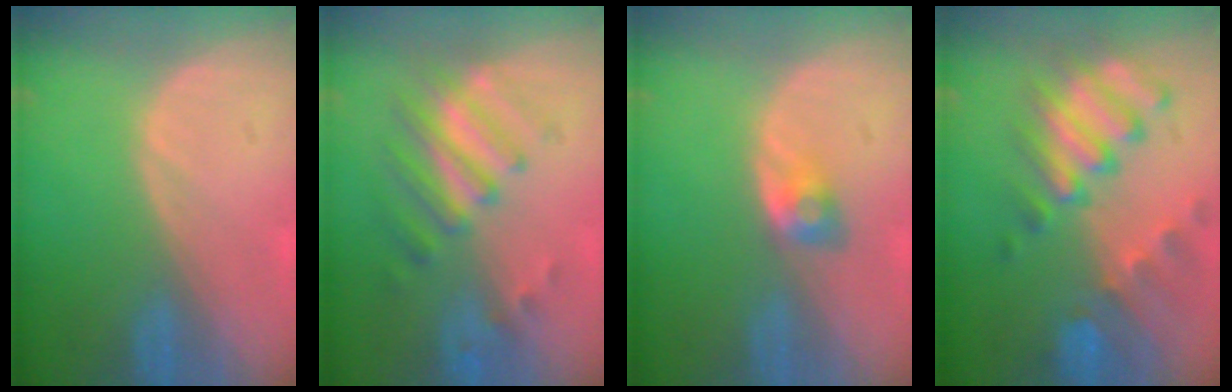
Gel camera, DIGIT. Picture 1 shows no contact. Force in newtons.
{"total": 7.7, "press": 6.8, "slide": 3.5}
{"total": 2.9, "press": 2.5, "slide": 1.4}
{"total": 10.4, "press": 9.0, "slide": 5.3}